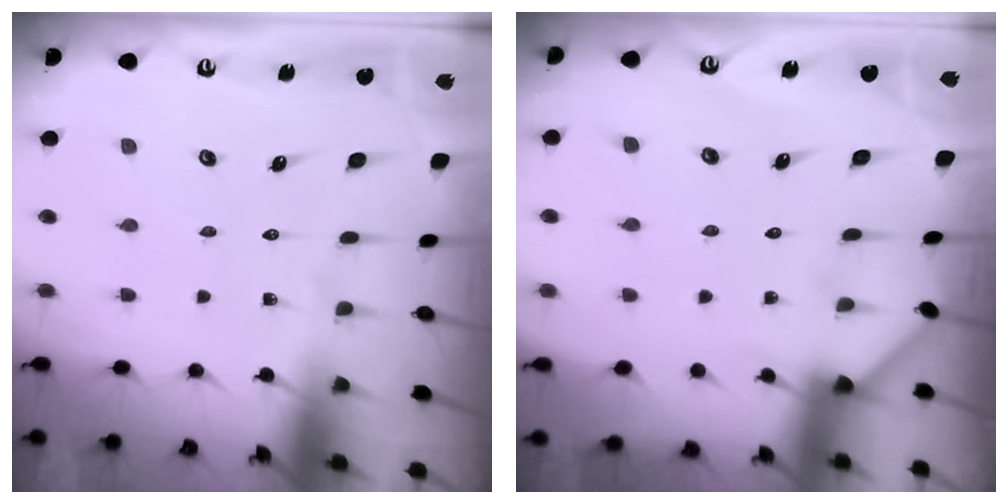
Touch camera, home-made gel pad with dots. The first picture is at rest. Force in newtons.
{"total": 3.0, "press": 3.0, "slide": 0.1}